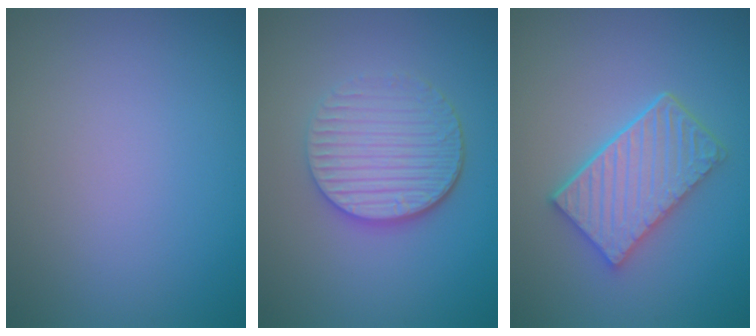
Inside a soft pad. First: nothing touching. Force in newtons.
{"total": 4.5, "press": 3.6, "slide": 2.8}
{"total": 5.0, "press": 4.2, "slide": 2.8}